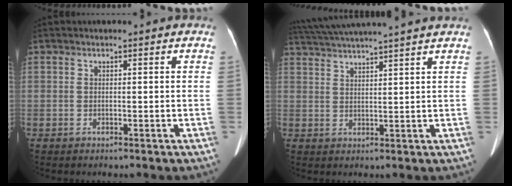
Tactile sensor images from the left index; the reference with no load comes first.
{"total": 12.6, "force": [11.3, -1.3, 5.4], "torque": [-0.104, 0.022, 0.172]}